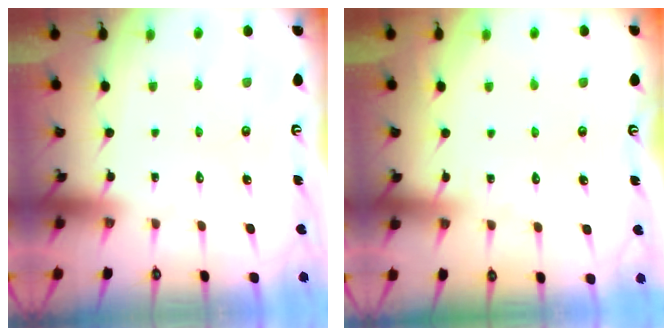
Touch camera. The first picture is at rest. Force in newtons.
{"total": 3.1, "press": 3.1, "slide": 0.4}